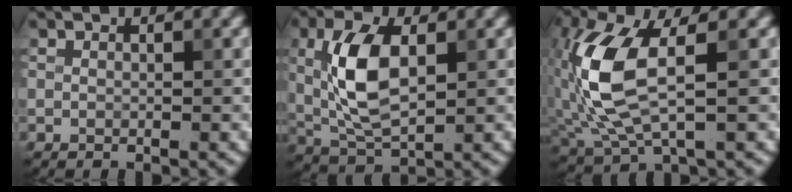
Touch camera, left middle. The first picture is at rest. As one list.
[{"total": 6.7, "force": [0.9, 3.2, 5.8], "torque": [-0.124, 0.005, 0.020]}, {"total": 8.3, "force": [0.6, 3.5, 7.4], "torque": [-0.185, 0.001, 0.014]}]